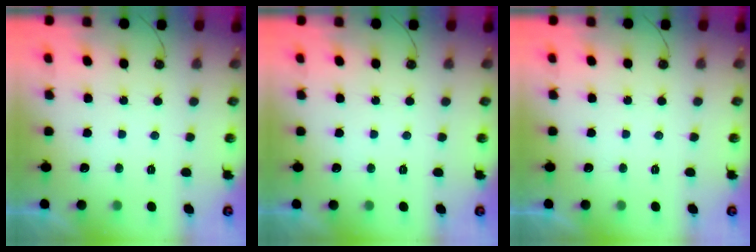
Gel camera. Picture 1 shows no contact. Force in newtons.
{"total": 0.0}
{"total": 0.0}